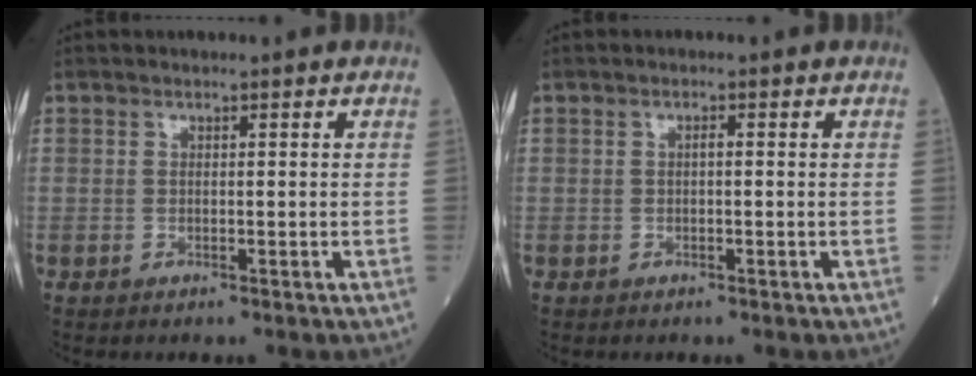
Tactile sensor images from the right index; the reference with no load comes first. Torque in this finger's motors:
{"motor_torque": [0.01, 0.00, -0.03, 0.02]}